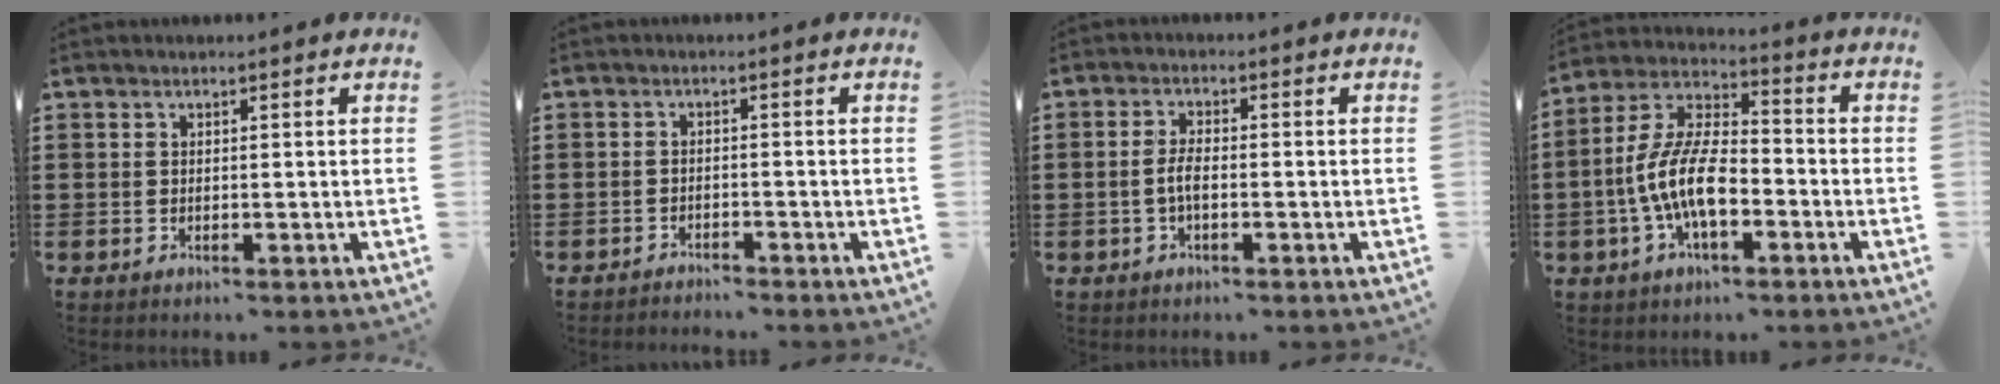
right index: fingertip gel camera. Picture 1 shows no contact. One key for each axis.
{"total": 1.8, "fx": -1.7, "fy": 0.1, "fz": -0.2, "tx": -0.002, "ty": 0.003, "tz": -0.040}
{"total": 2.8, "fx": -0.7, "fy": 0.9, "fz": 2.6, "tx": -0.062, "ty": -0.002, "tz": -0.018}
{"total": 10.9, "fx": -3.5, "fy": 4.8, "fz": 9.2, "tx": -0.217, "ty": -0.003, "tz": -0.071}